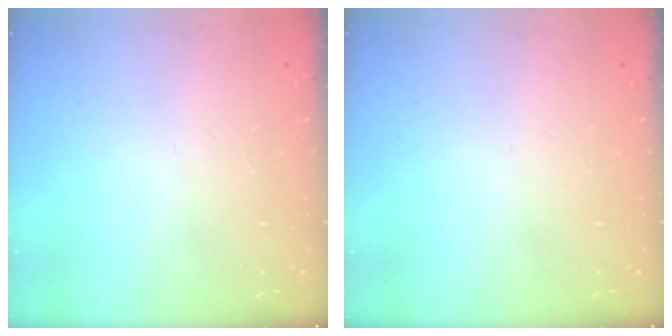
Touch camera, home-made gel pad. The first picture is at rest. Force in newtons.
{"total": 0.0}